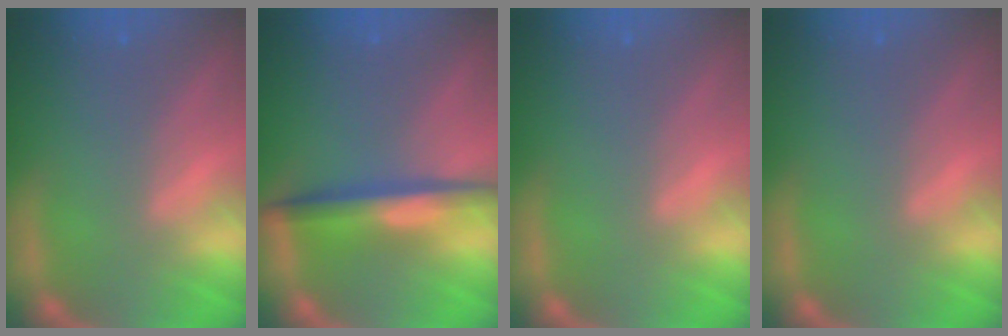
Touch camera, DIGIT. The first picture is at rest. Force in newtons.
{"total": 5.0}
{"total": 0.0}
{"total": 0.0}